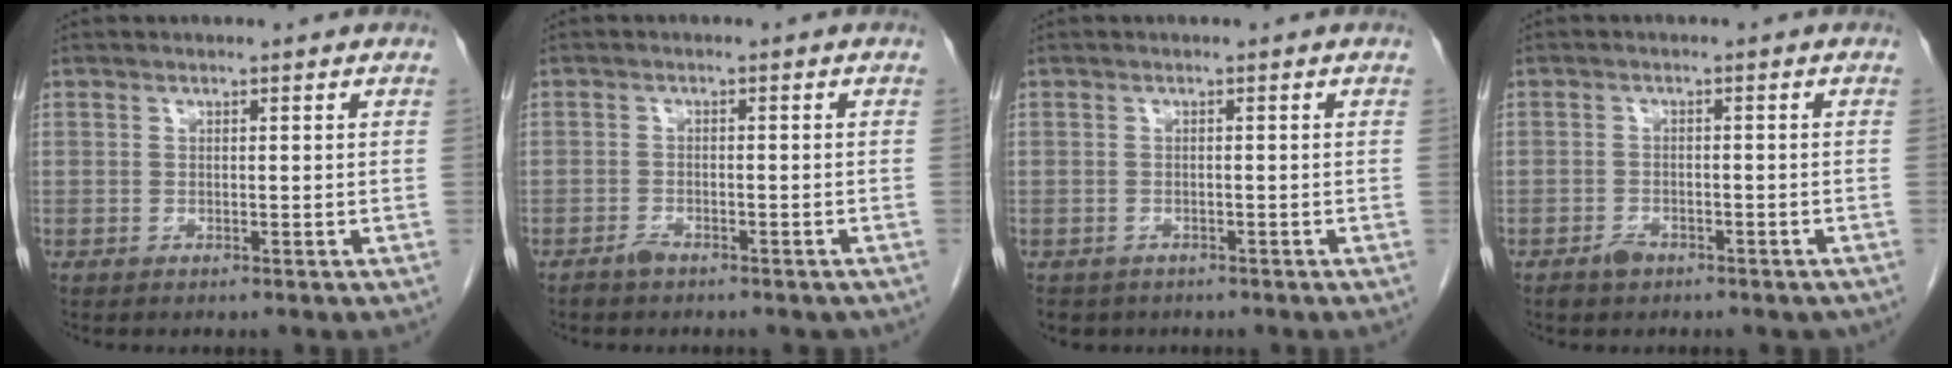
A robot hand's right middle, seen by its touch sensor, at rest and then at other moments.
{"total": 2.6, "force": [-2.2, 1.0, 0.9], "torque": [-0.016, 0.000, -0.030]}
{"total": 3.3, "force": [-2.5, 2.1, 0.7], "torque": [-0.014, -0.001, -0.033]}
{"total": 3.1, "force": [-2.3, 1.8, 1.1], "torque": [-0.018, 0.004, -0.027]}